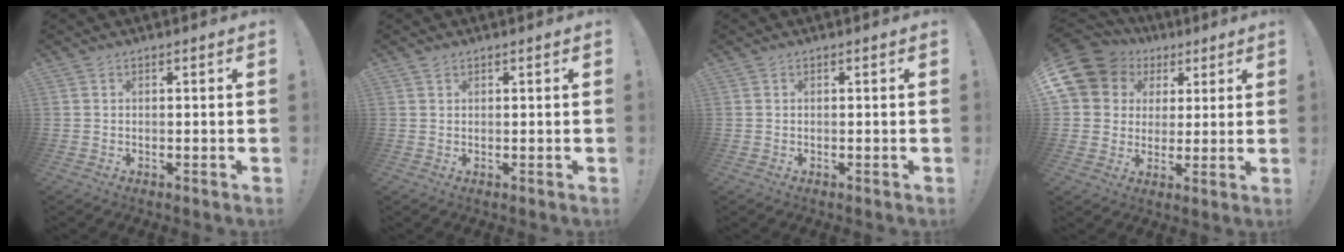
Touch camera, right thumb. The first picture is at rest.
{"total": 0.9, "force": [0.7, 0.5, 0.2], "torque": [0.001, -0.001, 0.013]}
{"total": 0.0}
{"total": 12.2, "force": [5.2, 10.0, 4.5], "torque": [-0.084, -0.030, 0.109]}